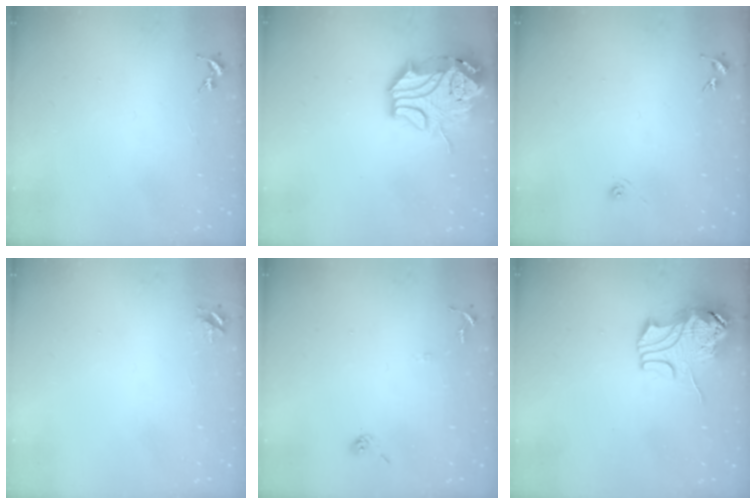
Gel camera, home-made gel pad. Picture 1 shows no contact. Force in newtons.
{"total": 15.5, "press": 15.3, "slide": 2.3}
{"total": 3.2, "press": 2.6, "slide": 1.8}
{"total": 4.2, "press": 4.1, "slide": 0.5}
{"total": 6.4, "press": 6.4, "slide": 0.4}
{"total": 11.2, "press": 11.0, "slide": 1.7}